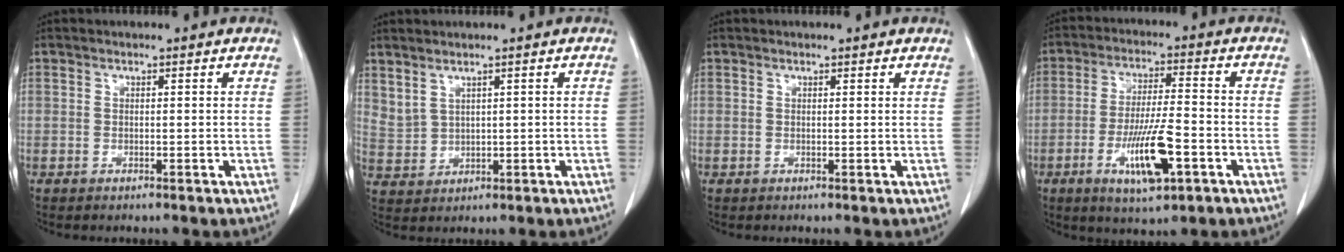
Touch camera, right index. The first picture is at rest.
{"total": 3.0, "force": [2.5, 1.2, 1.2], "torque": [-0.028, 0.001, 0.065]}
{"total": 1.2, "force": [1.0, 0.4, 0.4], "torque": [-0.009, 0.002, 0.007]}
{"total": 10.5, "force": [-4.1, 1.8, 9.5], "torque": [-0.176, -0.008, -0.066]}